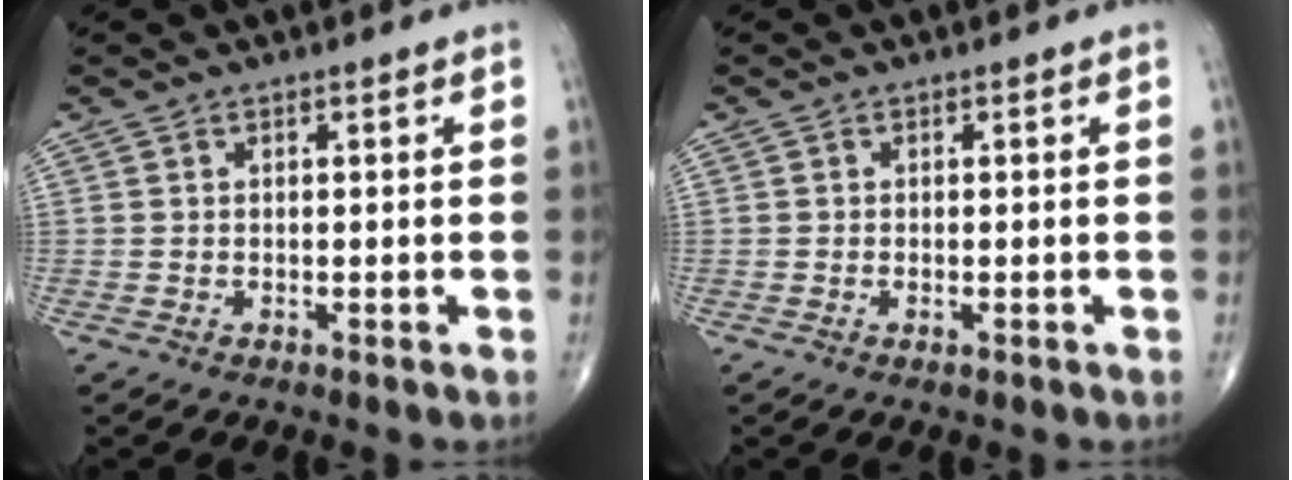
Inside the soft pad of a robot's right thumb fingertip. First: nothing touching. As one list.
[{"total": 0.5, "force": [-0.2, 0.2, 0.5], "torque": [-0.008, 0.003, -0.003]}]